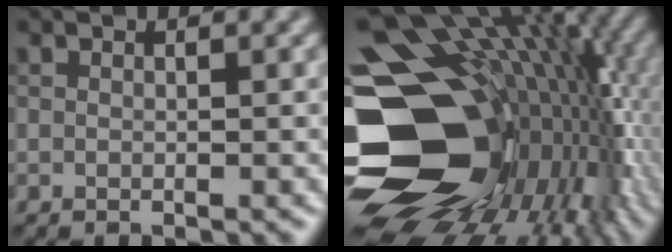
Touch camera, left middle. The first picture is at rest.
{"total": 20.0, "force": [-1.9, 14.9, 13.2], "torque": [-0.242, -0.017, -0.008]}